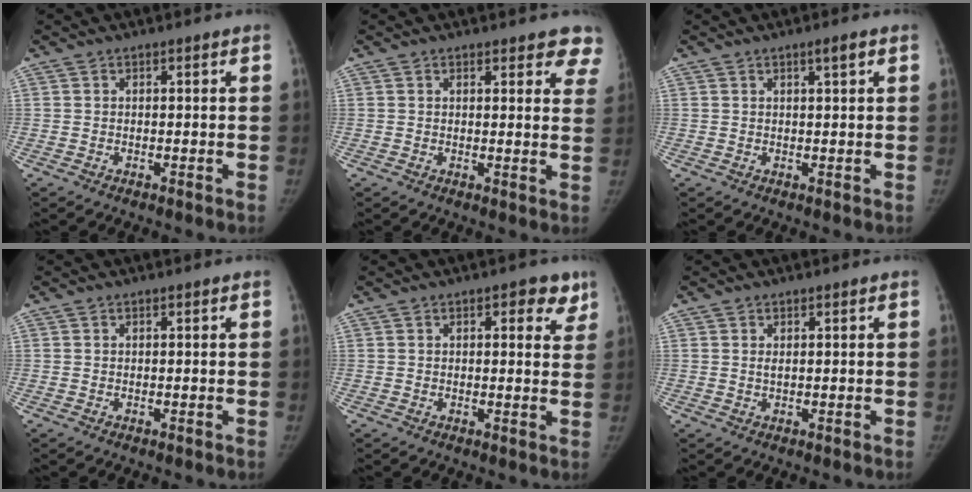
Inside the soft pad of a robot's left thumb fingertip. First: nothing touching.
{"total": 7.5, "force": [6.2, 2.9, 3.1], "torque": [0.010, -0.023, 0.050]}
{"total": 1.8, "force": [0.9, 0.1, 1.6], "torque": [-0.024, -0.003, 0.015]}
{"total": 0.0}
{"total": 5.1, "force": [2.7, 2.5, 3.5], "torque": [-0.008, -0.008, 0.024]}
{"total": 0.8, "force": [0.3, 0.4, 0.6], "torque": [-0.005, -0.001, 0.006]}